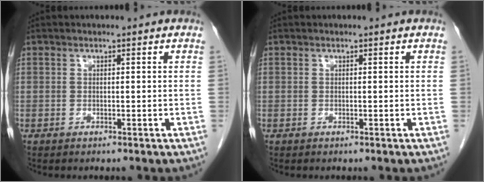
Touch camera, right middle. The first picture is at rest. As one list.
[{"total": 0.0}]